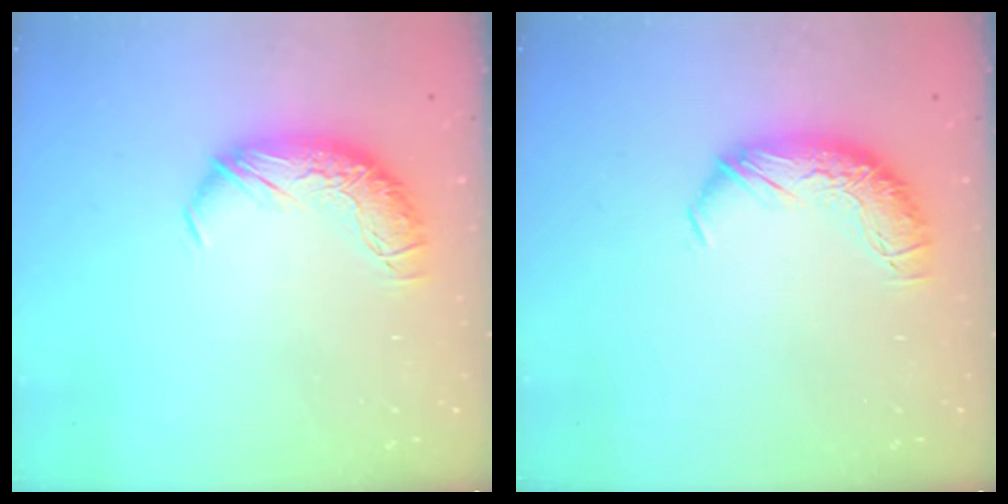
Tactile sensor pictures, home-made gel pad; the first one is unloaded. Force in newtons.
{"total": 0.0}